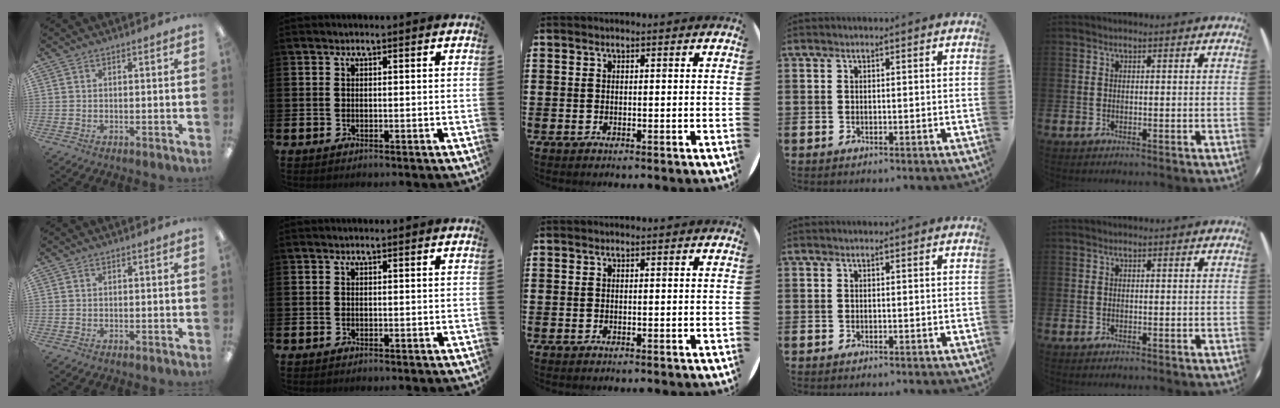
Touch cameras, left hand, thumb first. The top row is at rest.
{}